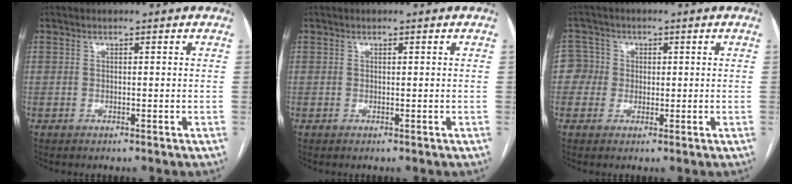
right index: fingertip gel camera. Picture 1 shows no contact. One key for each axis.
{"total": 0.0}
{"total": 4.0, "fx": 0.1, "fy": 4.0, "fz": 0.0, "tx": 0.014, "ty": 0.019, "tz": -0.002}